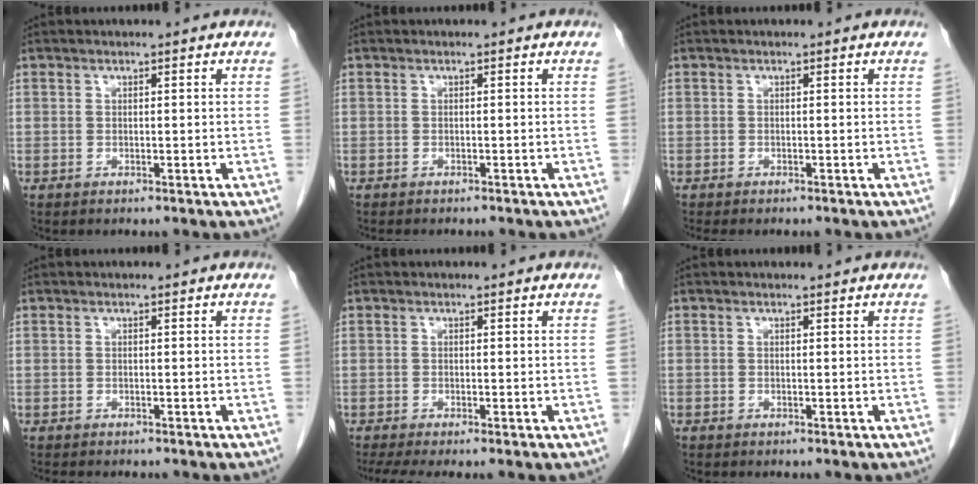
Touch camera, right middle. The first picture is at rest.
{"total": 3.1, "force": [-2.7, 0.8, 1.3], "torque": [-0.020, -0.008, -0.030]}
{"total": 3.1, "force": [-2.6, 0.8, 1.4], "torque": [-0.019, -0.008, -0.032]}
{"total": 3.5, "force": [-3.0, 0.9, 1.5], "torque": [-0.025, -0.009, -0.037]}
{"total": 4.3, "force": [-3.3, 0.2, 2.8], "torque": [-0.049, -0.014, -0.057]}
{"total": 0.0}